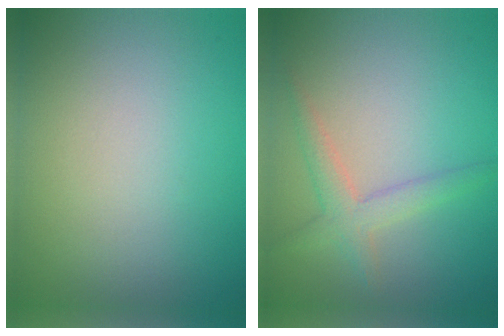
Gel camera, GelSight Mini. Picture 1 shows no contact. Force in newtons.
{"total": 2.4, "press": 2.4, "slide": 0.1}